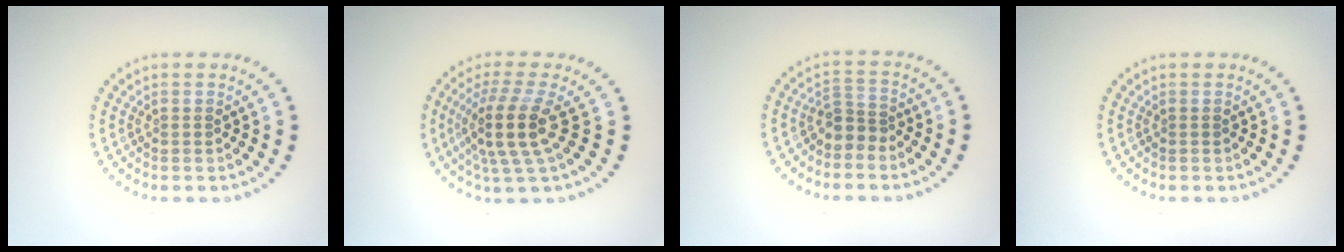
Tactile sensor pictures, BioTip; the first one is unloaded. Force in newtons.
{"total": 4.6, "press": 3.5, "slide": 3.0}
{"total": 2.2, "press": 1.7, "slide": 1.4}
{"total": 0.0}